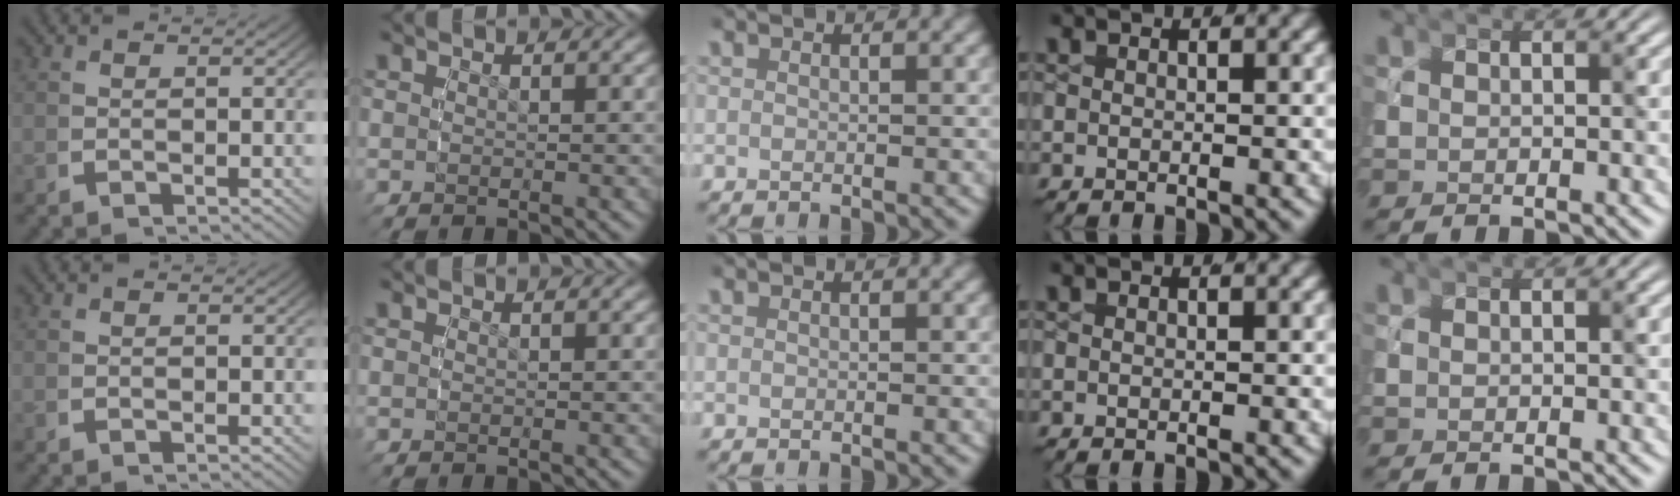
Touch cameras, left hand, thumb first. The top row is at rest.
{}